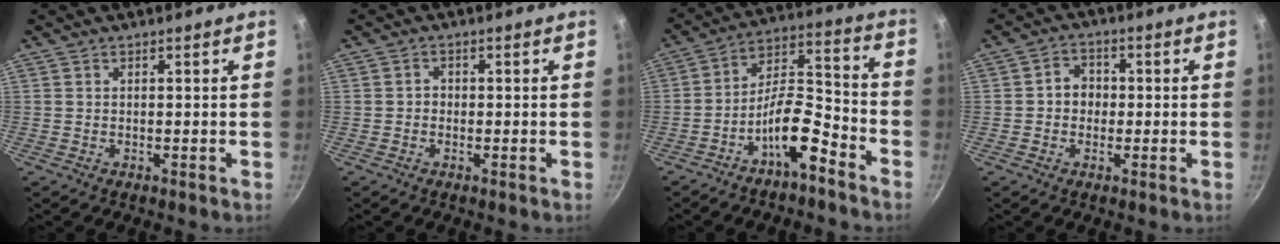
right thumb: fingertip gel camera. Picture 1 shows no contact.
{"total": 1.2, "force": [-0.4, 1.1, 0.5], "torque": [-0.005, 0.005, -0.010]}
{"total": 11.6, "force": [-6.9, 4.1, 8.4], "torque": [-0.133, 0.074, -0.125]}
{"total": 4.4, "force": [-0.3, 3.8, 2.0], "torque": [-0.004, 0.010, -0.012]}